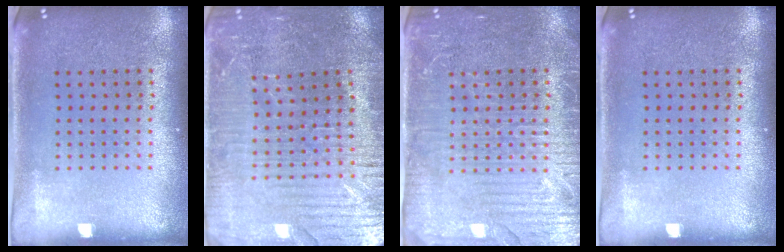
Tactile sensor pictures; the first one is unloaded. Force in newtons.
{"total": 3.3, "press": 3.3, "slide": 0.6}
{"total": 4.2, "press": 4.0, "slide": 1.4}
{"total": 0.0}